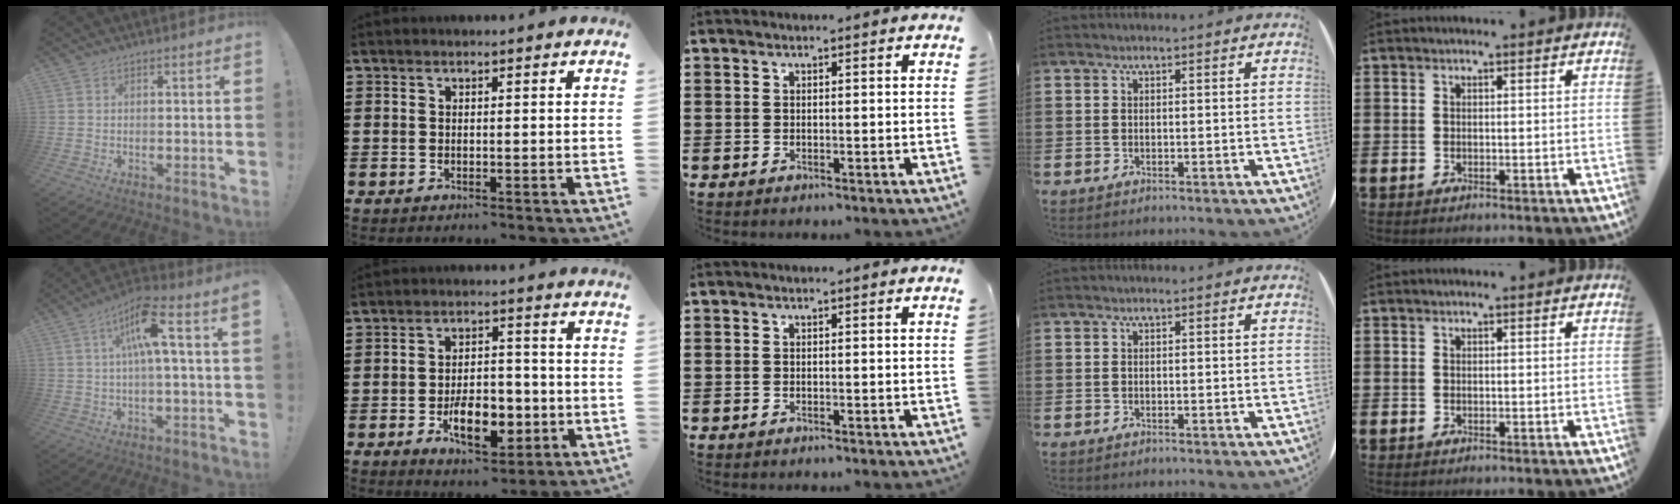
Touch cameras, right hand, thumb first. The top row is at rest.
{"thumb": {"total": 11.4, "force": [2.6, 1.2, 11.0], "torque": [-0.194, 0.000, 0.033]}, "index": {"total": 8.4, "force": [-2.9, 4.6, 6.4], "torque": [-0.100, 0.004, -0.052]}}